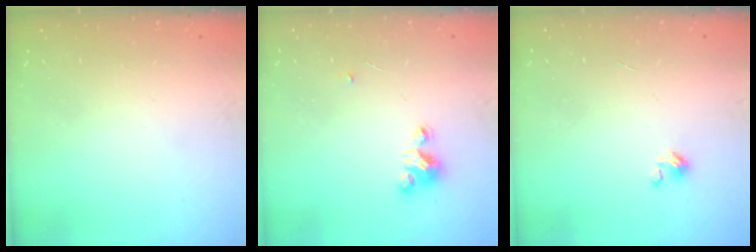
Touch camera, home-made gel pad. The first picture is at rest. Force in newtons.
{"total": 3.5, "press": 3.5, "slide": 0.3}
{"total": 0.0}